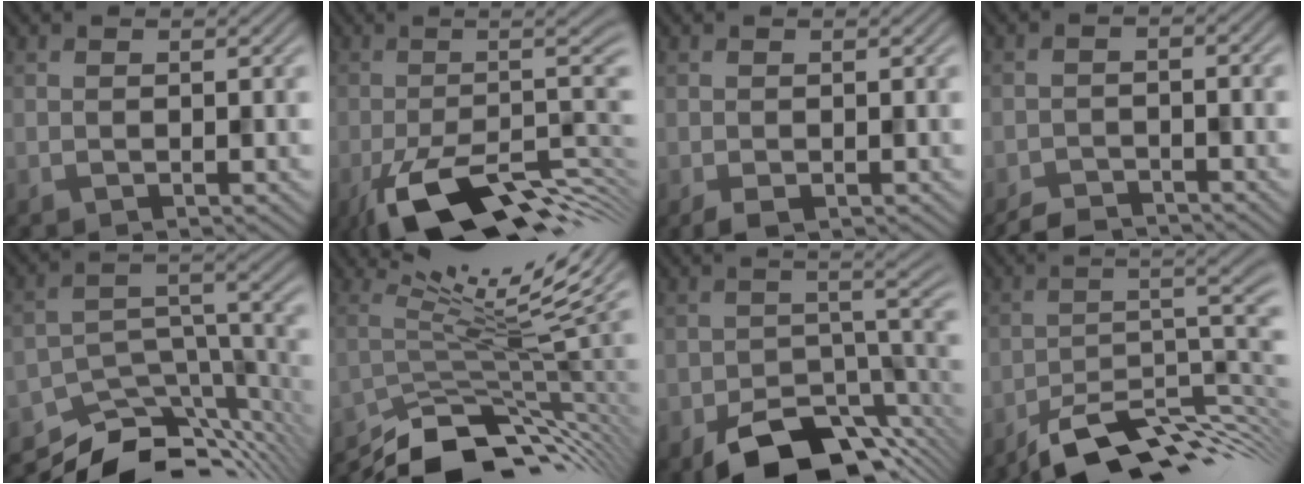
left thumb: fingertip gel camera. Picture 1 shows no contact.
{"total": 14.9, "force": [-6.0, 4.1, 13.0], "torque": [-0.219, -0.012, -0.097]}
{"total": 1.9, "force": [-1.0, 1.1, 1.2], "torque": [-0.029, -0.010, -0.019]}
{"total": 3.8, "force": [-3.4, 1.0, 1.1], "torque": [-0.021, -0.002, -0.068]}
{"total": 11.9, "force": [-9.9, 3.7, 5.3], "torque": [-0.090, -0.010, -0.164]}
{"total": 9.0, "force": [-3.8, 2.6, 7.7], "torque": [-0.111, -0.006, -0.053]}
{"total": 9.8, "force": [-5.9, 4.3, 6.5], "torque": [-0.100, -0.031, -0.088]}
{"total": 13.9, "force": [-8.5, 3.2, 10.5], "torque": [-0.159, -0.011, -0.141]}